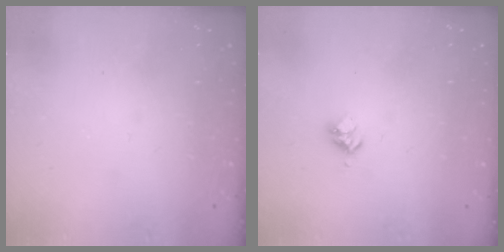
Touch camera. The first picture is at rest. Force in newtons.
{"total": 3.0, "press": 2.9, "slide": 0.4}